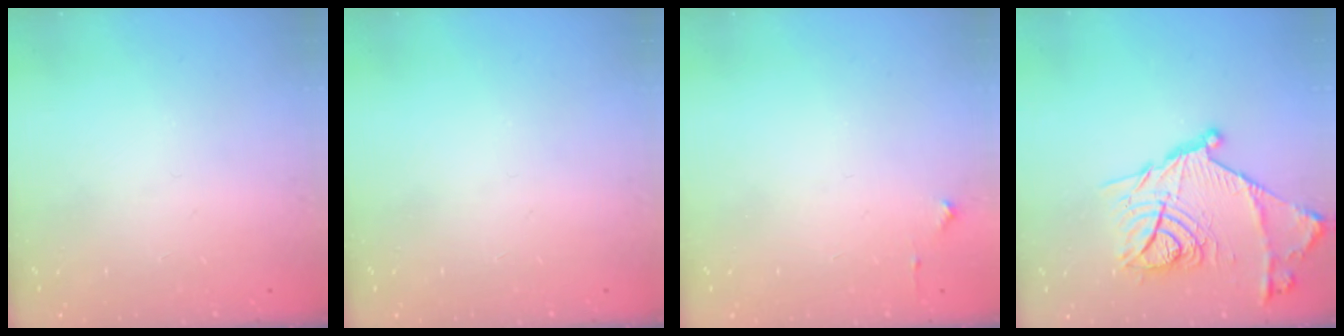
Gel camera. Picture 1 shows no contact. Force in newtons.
{"total": 0.0}
{"total": 2.7, "press": 2.6, "slide": 0.4}
{"total": 19.6, "press": 19.6, "slide": 0.6}